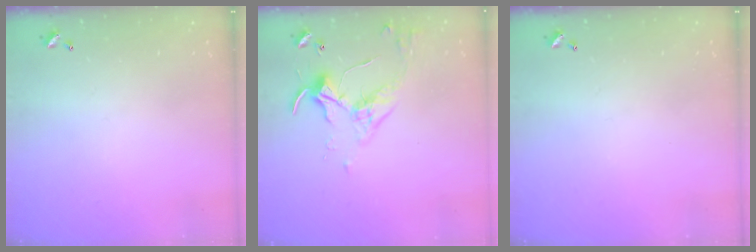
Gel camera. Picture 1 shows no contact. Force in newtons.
{"total": 3.6, "press": 3.5, "slide": 0.7}
{"total": 0.0}